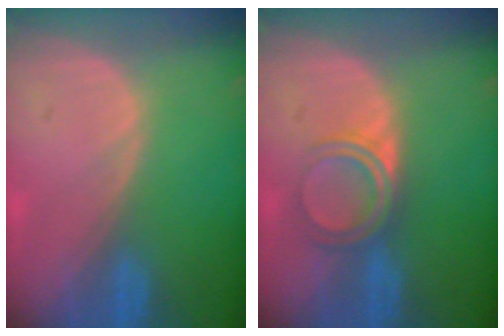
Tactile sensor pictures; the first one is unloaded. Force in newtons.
{"total": 4.7, "press": 4.2, "slide": 2.2}